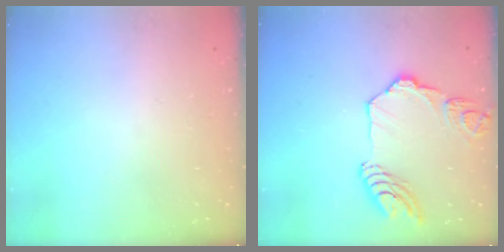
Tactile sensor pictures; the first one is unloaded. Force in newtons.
{"total": 14.6, "press": 14.5, "slide": 1.8}